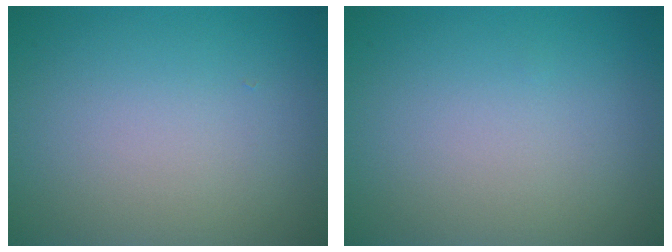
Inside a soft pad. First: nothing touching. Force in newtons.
{"total": 0.0}